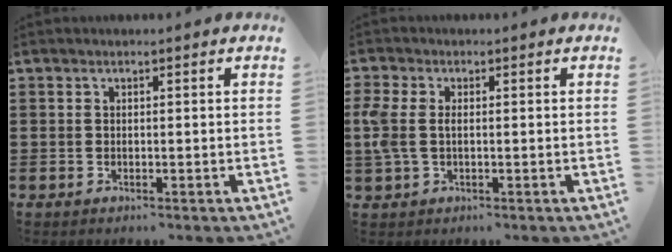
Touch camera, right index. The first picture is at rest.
{"total": 3.7, "force": [-0.1, 2.1, 3.0], "torque": [-0.091, -0.005, -0.012]}